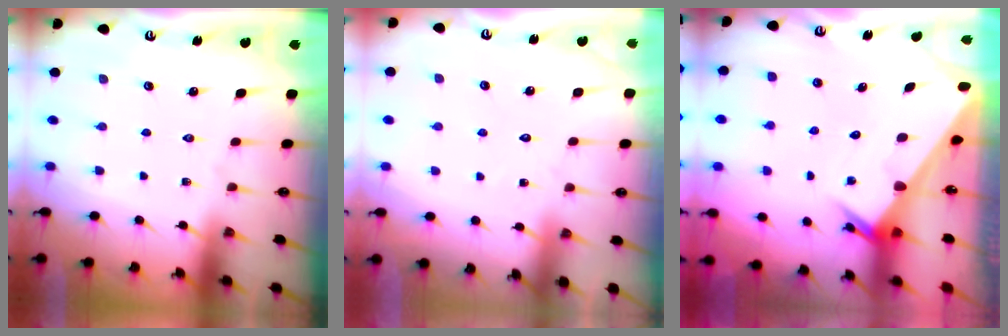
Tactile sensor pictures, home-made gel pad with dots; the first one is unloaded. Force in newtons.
{"total": 5.1, "press": 5.1, "slide": 0.4}
{"total": 2.1, "press": 2.1, "slide": 0.1}